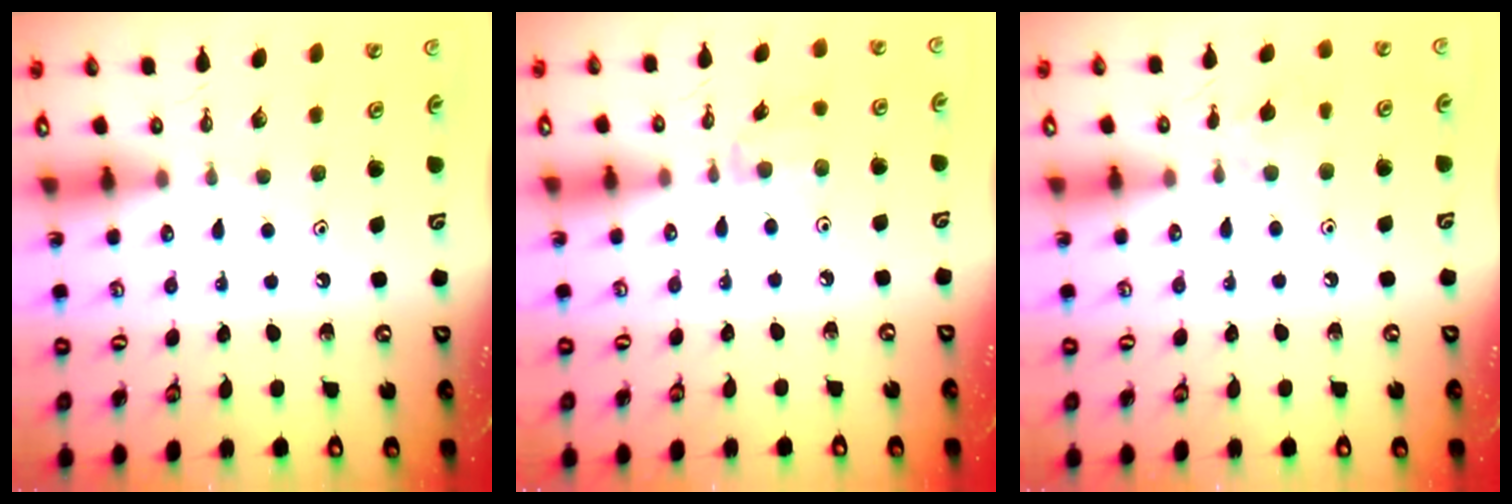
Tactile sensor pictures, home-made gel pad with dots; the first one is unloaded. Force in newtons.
{"total": 3.6, "press": 3.5, "slide": 0.5}
{"total": 7.5, "press": 7.5, "slide": 0.9}